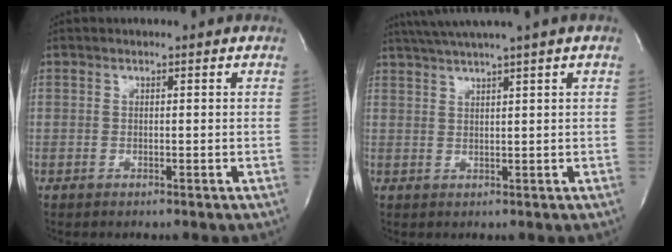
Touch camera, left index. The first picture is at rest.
{"total": 6.6, "force": [5.0, -1.7, 3.9], "torque": [-0.062, 0.022, 0.084]}